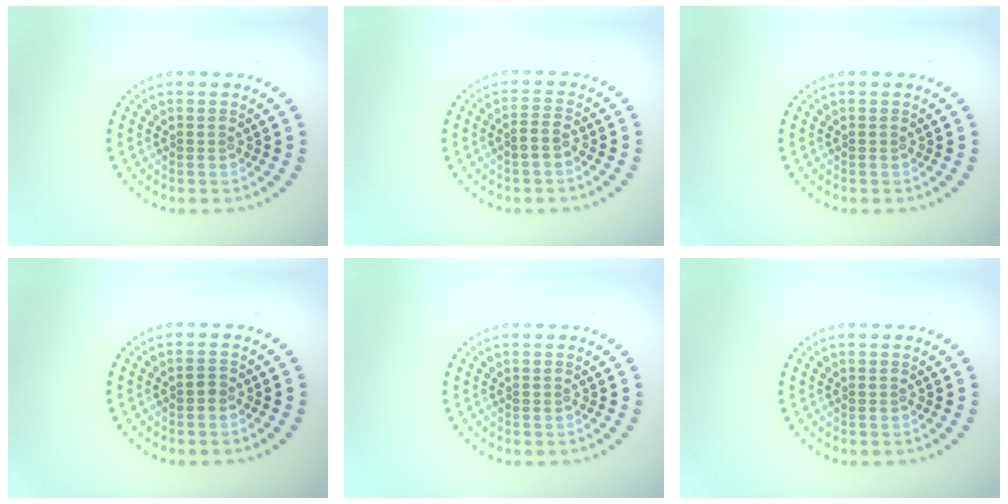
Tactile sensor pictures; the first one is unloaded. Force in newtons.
{"total": 1.5, "press": 1.3, "slide": 0.7}
{"total": 0.0}
{"total": 0.8, "press": 0.8, "slide": 0.3}
{"total": 0.0}
{"total": 0.0}